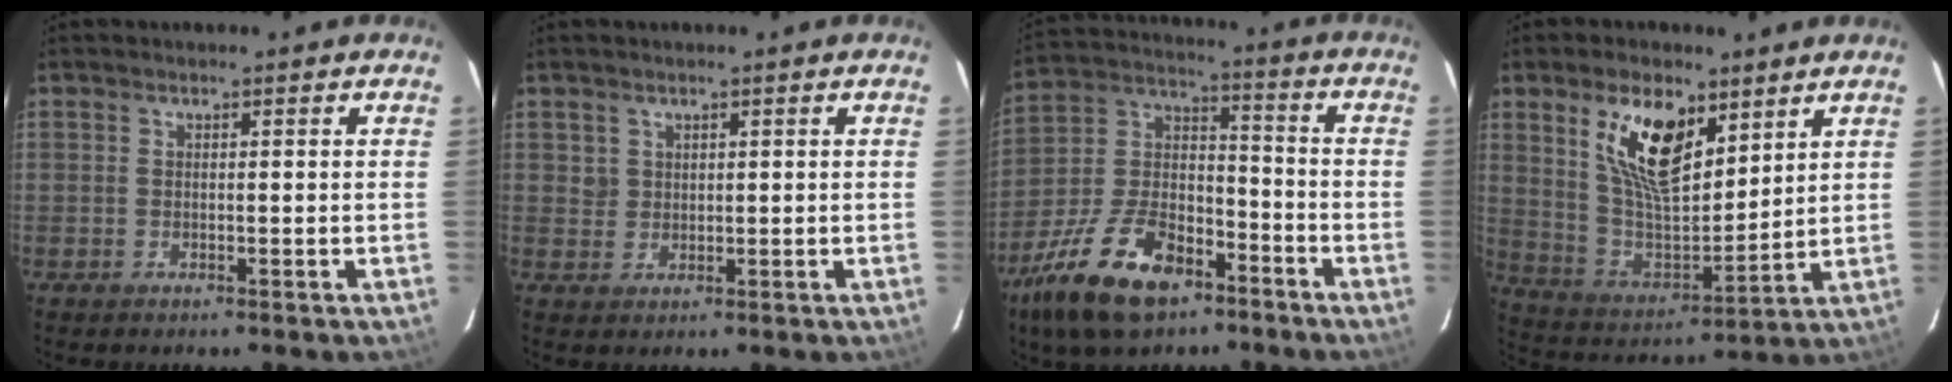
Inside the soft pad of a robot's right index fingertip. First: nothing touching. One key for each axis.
{"total": 2.0, "fx": 0.9, "fy": 1.8, "fz": 0.1, "tx": 0.004, "ty": 0.008, "tz": 0.016}
{"total": 19.3, "fx": -11.9, "fy": 9.5, "fz": 11.9, "tx": -0.258, "ty": 0.001, "tz": -0.210}
{"total": 15.2, "fx": 7.9, "fy": 6.9, "fz": 10.9, "tx": -0.204, "ty": 0.002, "tz": 0.161}